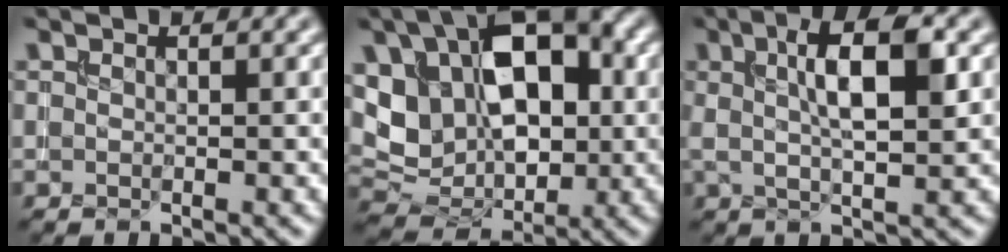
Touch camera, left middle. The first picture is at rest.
{"total": 12.1, "force": [2.0, 8.2, 8.7], "torque": [-0.149, 0.000, 0.038]}
{"total": 6.0, "force": [1.5, 1.5, 5.6], "torque": [-0.088, 0.008, 0.021]}